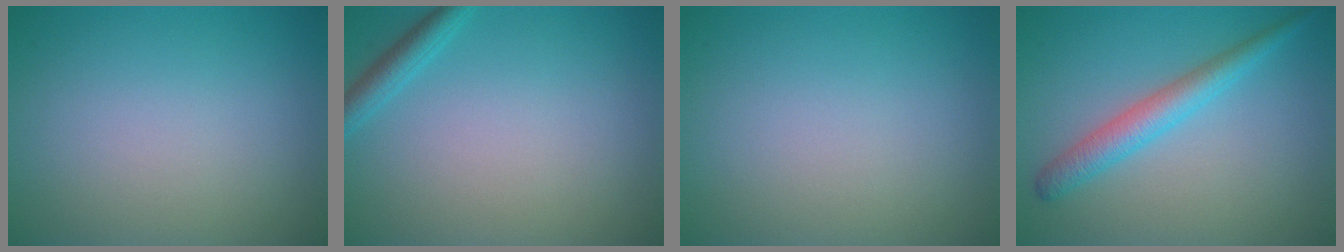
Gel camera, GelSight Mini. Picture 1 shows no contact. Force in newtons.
{"total": 1.9, "press": 1.9, "slide": 0.1}
{"total": 0.0}
{"total": 3.1, "press": 3.1, "slide": 0.1}